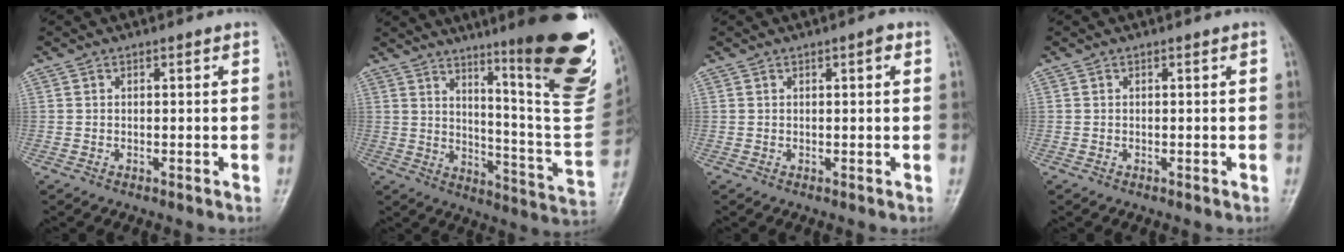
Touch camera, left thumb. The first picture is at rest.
{"total": 25.8, "force": [14.4, 3.7, 21.1], "torque": [-0.249, -0.079, 0.212]}
{"total": 1.6, "force": [0.6, 0.4, 1.3], "torque": [-0.018, 0.001, 0.007]}
{"total": 0.0}